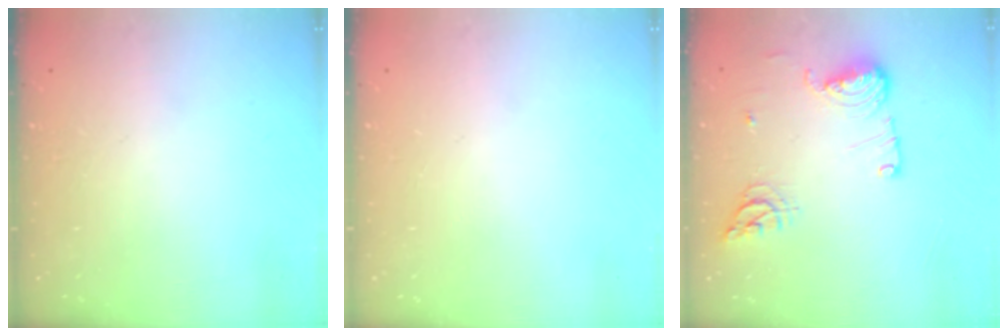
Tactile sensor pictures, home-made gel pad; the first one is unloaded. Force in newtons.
{"total": 0.0}
{"total": 12.4, "press": 12.2, "slide": 2.3}